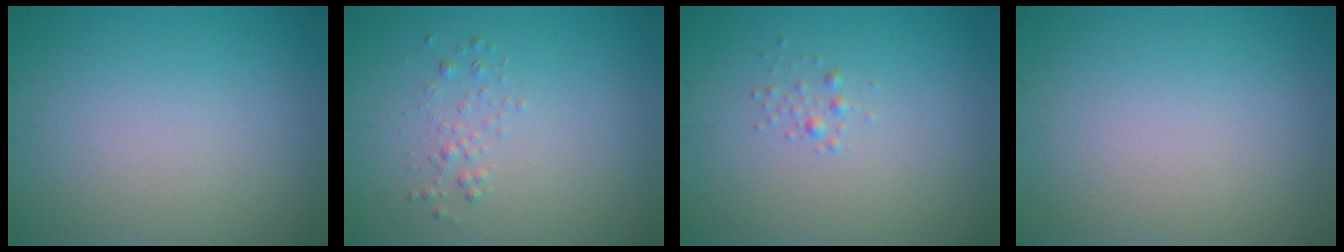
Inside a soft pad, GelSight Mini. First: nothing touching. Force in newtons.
{"total": 1.0, "press": 1.0, "slide": 0.0}
{"total": 0.7, "press": 0.7, "slide": 0.0}
{"total": 0.0}